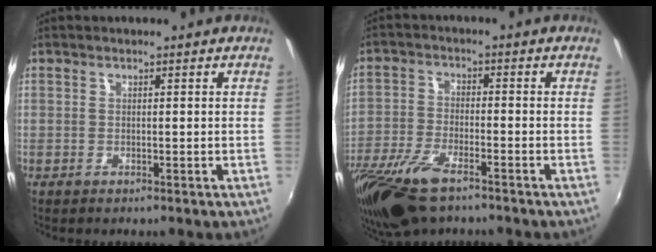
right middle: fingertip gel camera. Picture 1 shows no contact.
{"total": 14.6, "force": [-10.0, 5.2, 9.2], "torque": [-0.215, -0.046, -0.193]}